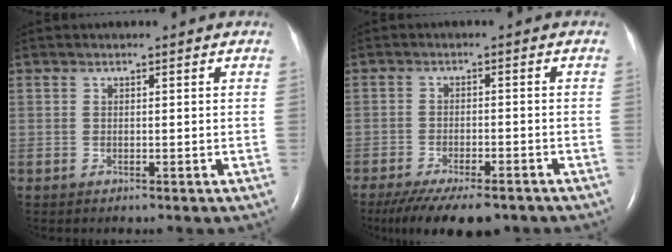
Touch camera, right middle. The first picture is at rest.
{"total": 12.9, "force": [-10.1, 3.6, 7.1], "torque": [-0.134, -0.026, -0.152]}